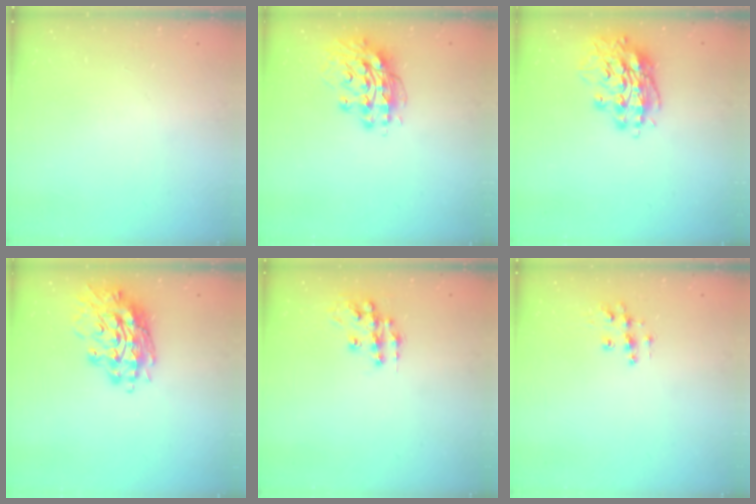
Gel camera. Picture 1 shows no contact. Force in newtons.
{"total": 13.5, "press": 13.4, "slide": 1.3}
{"total": 15.4, "press": 15.2, "slide": 2.6}
{"total": 16.9, "press": 16.8, "slide": 1.2}
{"total": 11.5, "press": 11.5, "slide": 0.7}
{"total": 9.0, "press": 9.0, "slide": 0.5}